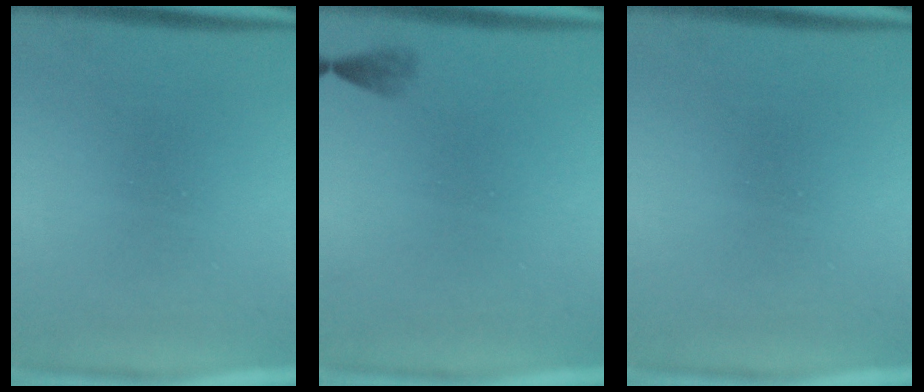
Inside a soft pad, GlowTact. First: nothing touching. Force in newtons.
{"total": 1.4}
{"total": 0.0}